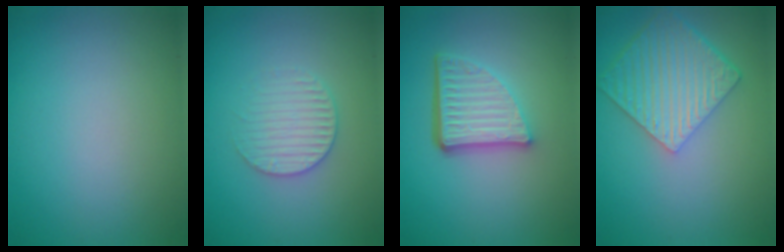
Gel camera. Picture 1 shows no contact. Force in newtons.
{"total": 2.8, "press": 2.7, "slide": 0.6}
{"total": 5.6, "press": 3.7, "slide": 4.1}
{"total": 6.1, "press": 4.5, "slide": 4.1}